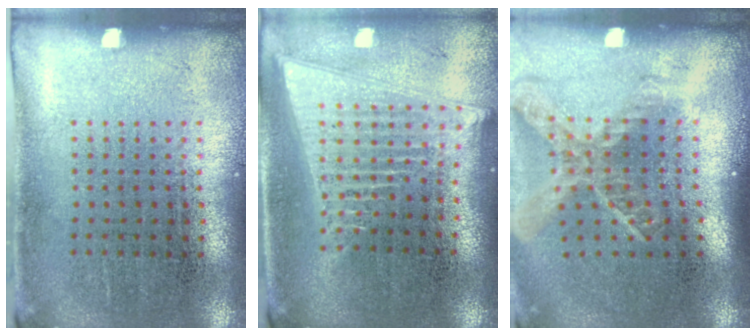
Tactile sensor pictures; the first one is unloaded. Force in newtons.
{"total": 2.1, "press": 1.8, "slide": 1.1}
{"total": 1.8, "press": 1.3, "slide": 1.3}